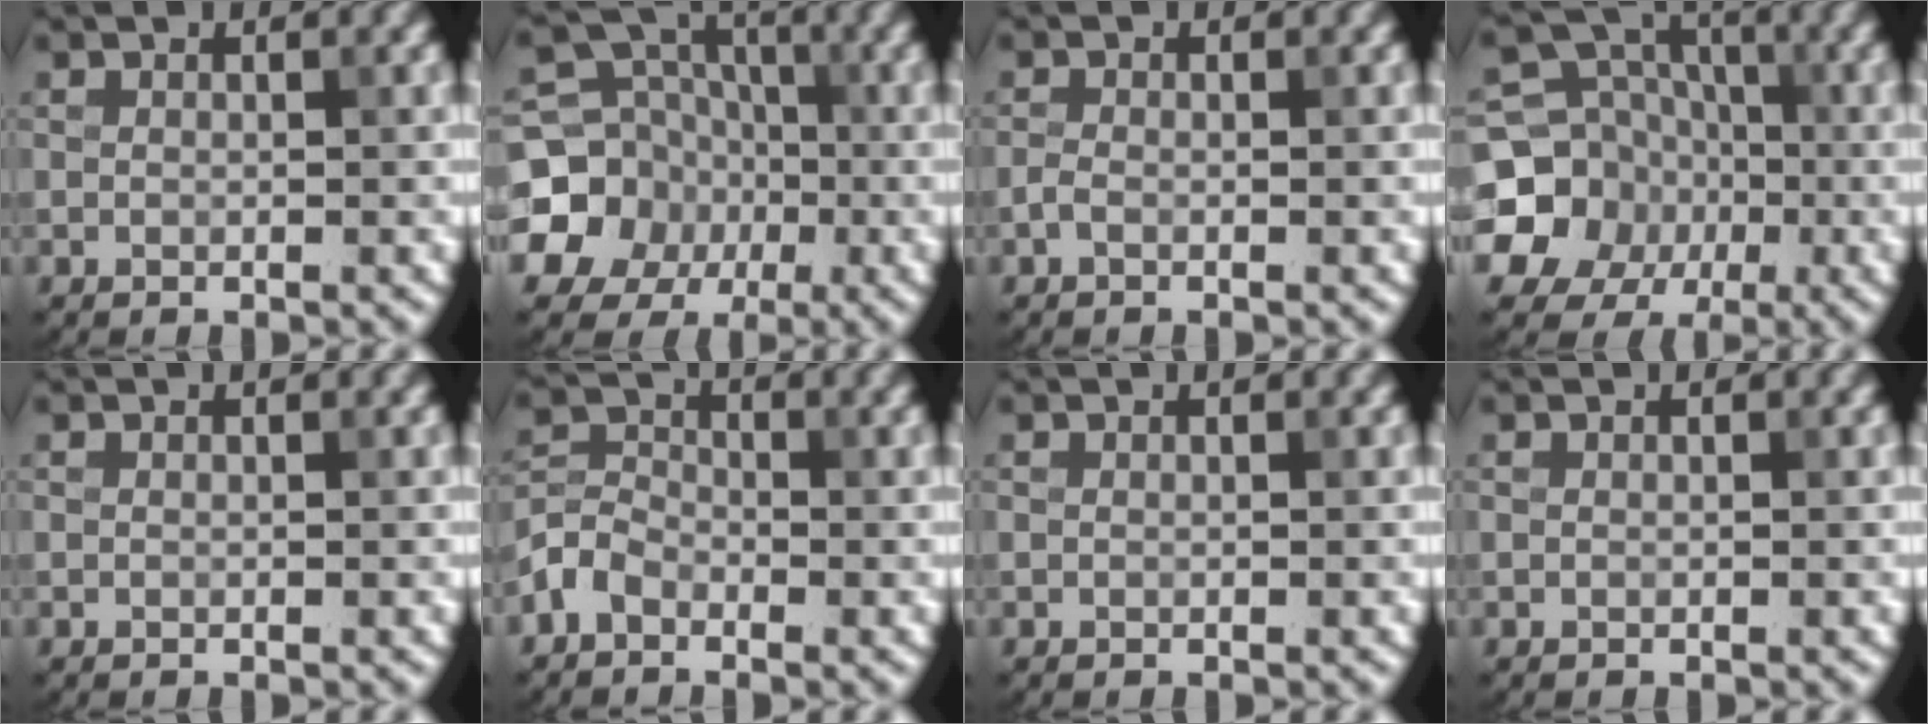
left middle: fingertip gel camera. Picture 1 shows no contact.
{"total": 9.8, "force": [-2.3, 9.0, 3.0], "torque": [-0.067, 0.000, -0.068]}
{"total": 0.8, "force": [-0.5, 0.3, 0.6], "torque": [-0.017, 0.001, -0.013]}
{"total": 10.9, "force": [-2.1, 10.0, 3.7], "torque": [-0.088, 0.003, -0.062]}
{"total": 0.0}
{"total": 2.5, "force": [-1.6, 1.6, 1.0], "torque": [-0.021, 0.011, -0.044]}
{"total": 0.0}
{"total": 0.0}